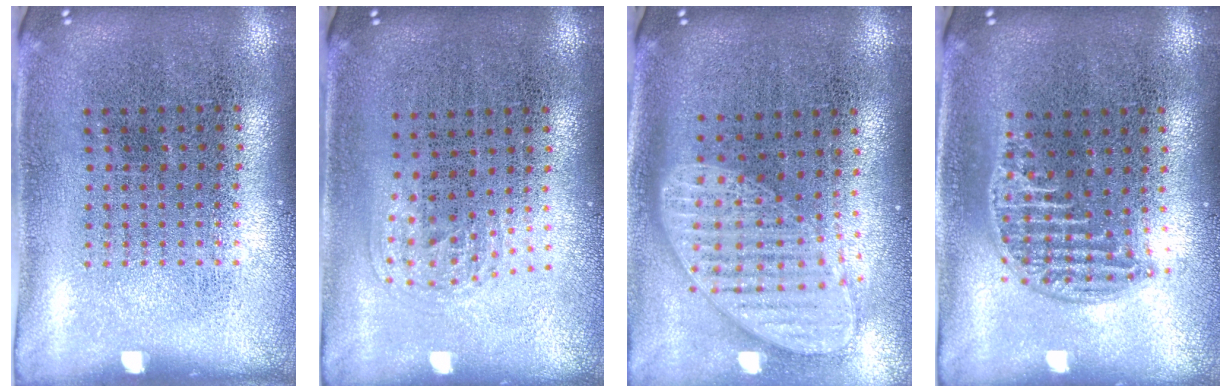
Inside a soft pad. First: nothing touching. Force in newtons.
{"total": 1.0, "press": 0.6, "slide": 0.8}
{"total": 2.0, "press": 1.5, "slide": 1.2}
{"total": 1.2, "press": 1.1, "slide": 0.5}